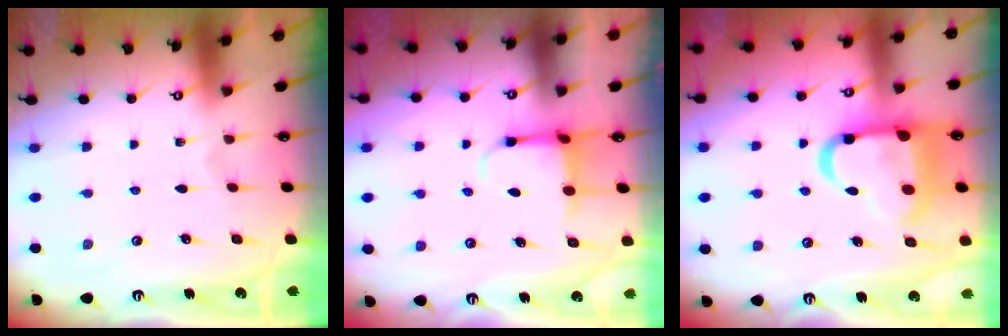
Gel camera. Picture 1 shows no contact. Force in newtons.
{"total": 3.8, "press": 3.5, "slide": 1.3}
{"total": 16.1, "press": 16.0, "slide": 1.8}